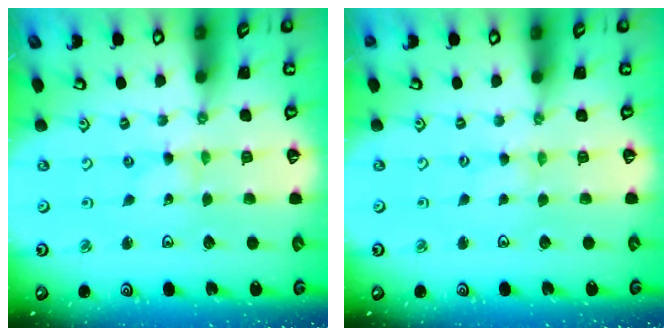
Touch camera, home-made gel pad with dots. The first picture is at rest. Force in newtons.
{"total": 0.0}